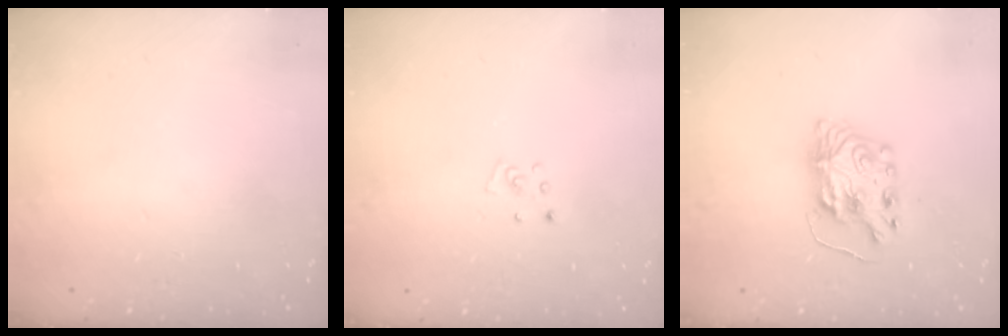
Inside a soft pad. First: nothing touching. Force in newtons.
{"total": 3.1, "press": 3.1, "slide": 0.3}
{"total": 8.2, "press": 8.2, "slide": 0.5}